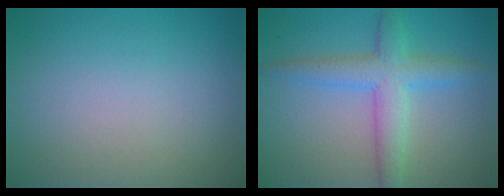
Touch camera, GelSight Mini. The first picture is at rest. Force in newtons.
{"total": 4.7, "press": 4.7, "slide": 0.1}